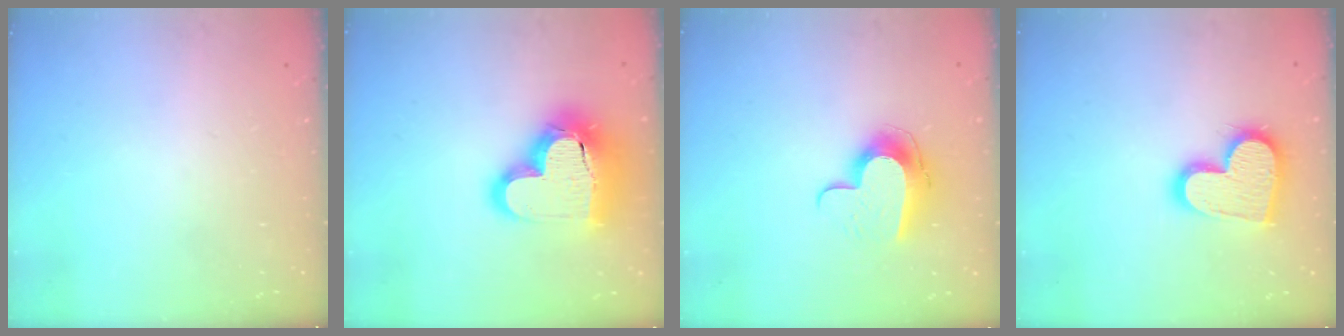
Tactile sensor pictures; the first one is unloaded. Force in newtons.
{"total": 23.9, "press": 23.8, "slide": 2.0}
{"total": 11.4, "press": 11.4, "slide": 0.2}
{"total": 16.2, "press": 16.2, "slide": 1.2}